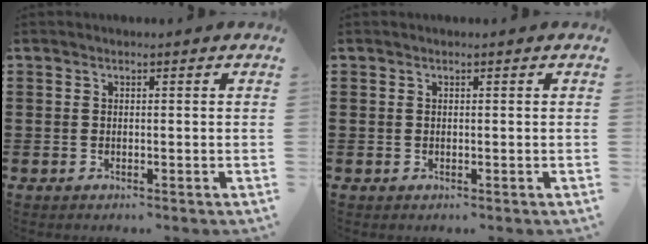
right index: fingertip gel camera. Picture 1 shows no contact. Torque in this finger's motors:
{"motor_torque": [0.13, 0.07, 0.02, -0.01]}